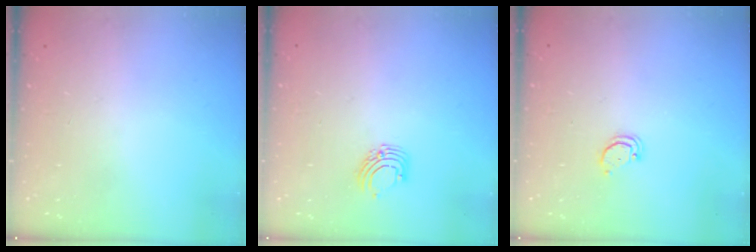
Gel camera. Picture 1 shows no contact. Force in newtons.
{"total": 5.9, "press": 5.9, "slide": 0.6}
{"total": 2.1, "press": 2.1, "slide": 0.2}